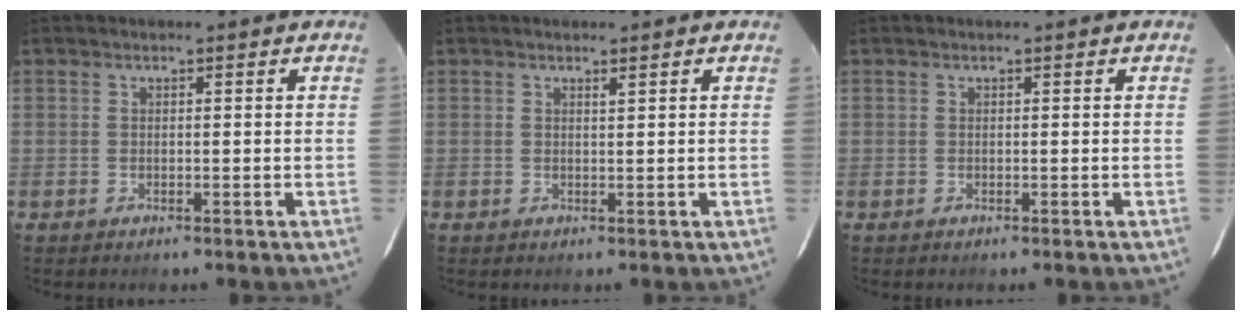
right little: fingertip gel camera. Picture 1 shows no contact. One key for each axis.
{"total": 0.5, "fx": 0.4, "fy": -0.1, "fz": 0.3, "tx": -0.005, "ty": 0.000, "tz": 0.007}
{"total": 0.0}